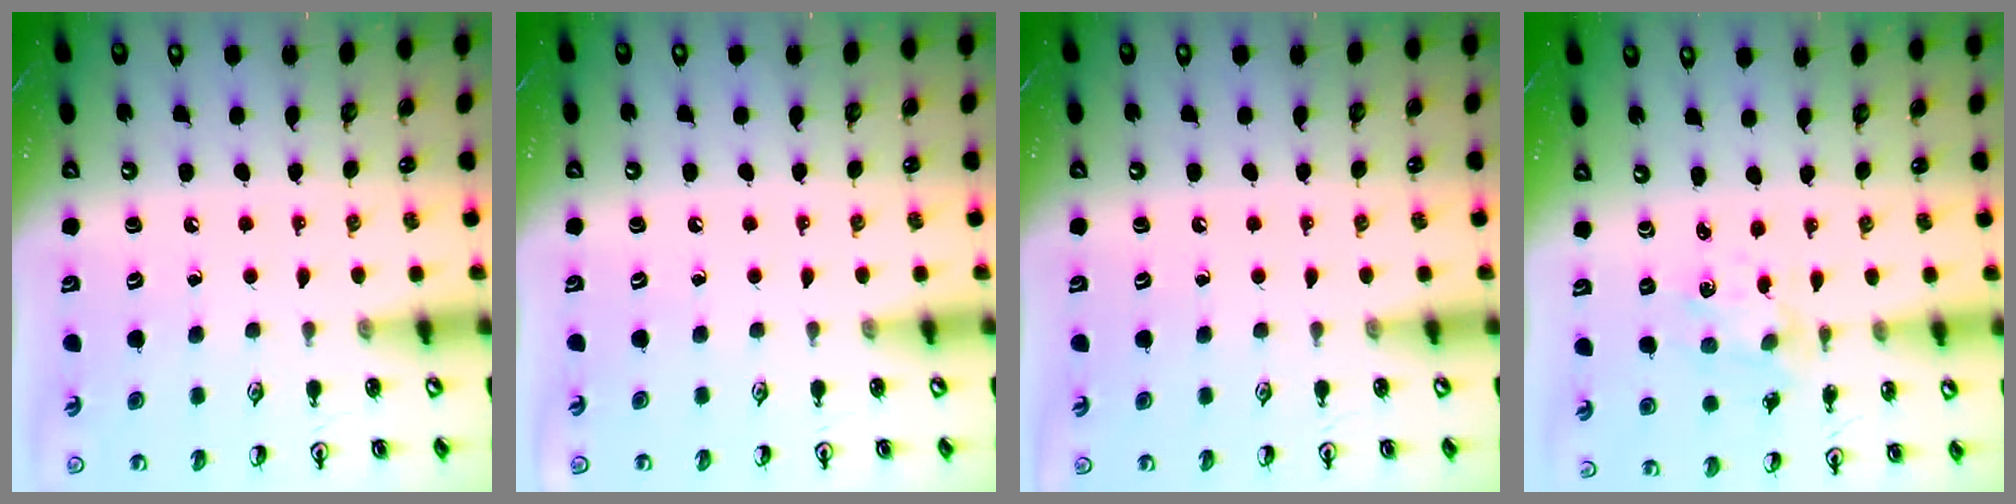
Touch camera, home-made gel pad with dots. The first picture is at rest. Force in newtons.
{"total": 0.0}
{"total": 0.0}
{"total": 1.1, "press": 1.1, "slide": 0.3}